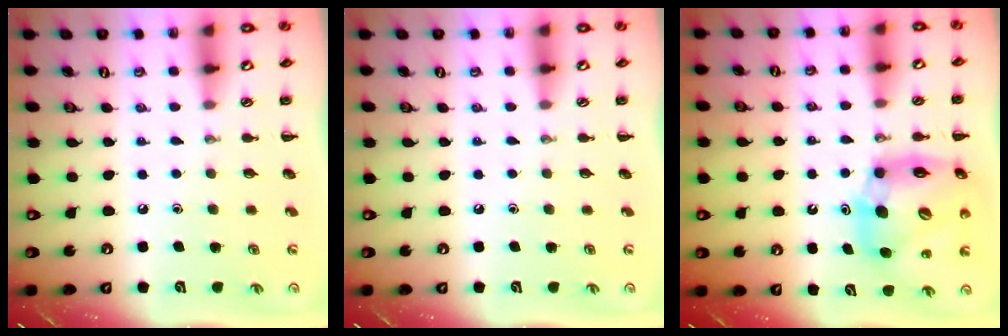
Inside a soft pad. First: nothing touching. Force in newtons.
{"total": 0.0}
{"total": 12.6, "press": 12.3, "slide": 3.0}